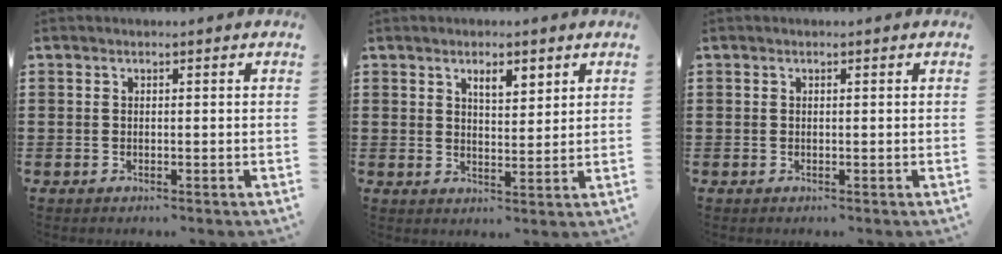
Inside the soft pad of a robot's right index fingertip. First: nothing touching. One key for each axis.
{"total": 3.4, "fx": 2.2, "fy": 1.2, "fz": 2.3, "tx": -0.034, "ty": 0.000, "tz": 0.035}
{"total": 0.0}